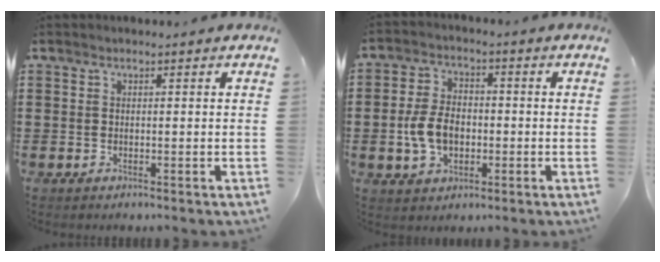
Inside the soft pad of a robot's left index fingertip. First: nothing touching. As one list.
[{"total": 6.7, "force": [-1.4, 4.3, 4.9], "torque": [-0.117, 0.002, -0.031]}]